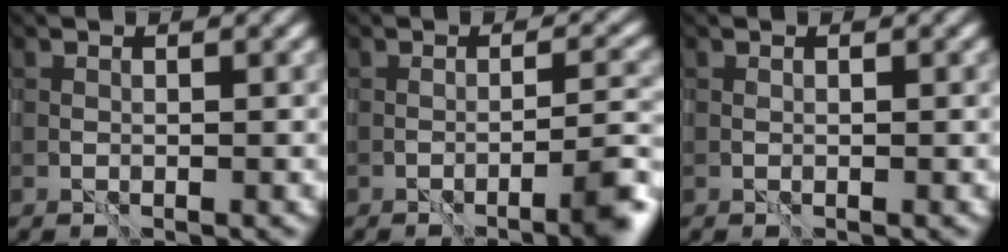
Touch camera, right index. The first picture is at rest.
{"total": 3.9, "force": [-2.1, 0.4, 3.3], "torque": [-0.043, 0.005, -0.034]}
{"total": 0.0}